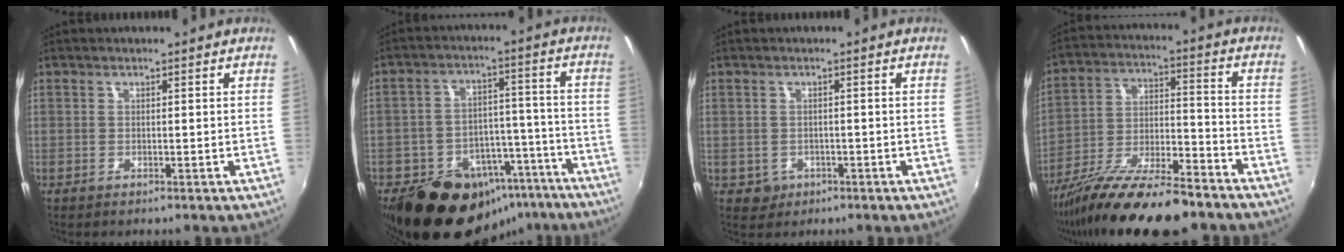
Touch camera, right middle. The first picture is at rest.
{"total": 21.2, "force": [-14.8, 12.8, 8.2], "torque": [-0.169, 0.043, -0.183]}
{"total": 3.1, "force": [-0.9, 2.8, 0.8], "torque": [-0.023, -0.003, -0.008]}
{"total": 19.5, "force": [-14.9, 4.4, 11.7], "torque": [-0.218, -0.030, -0.249]}